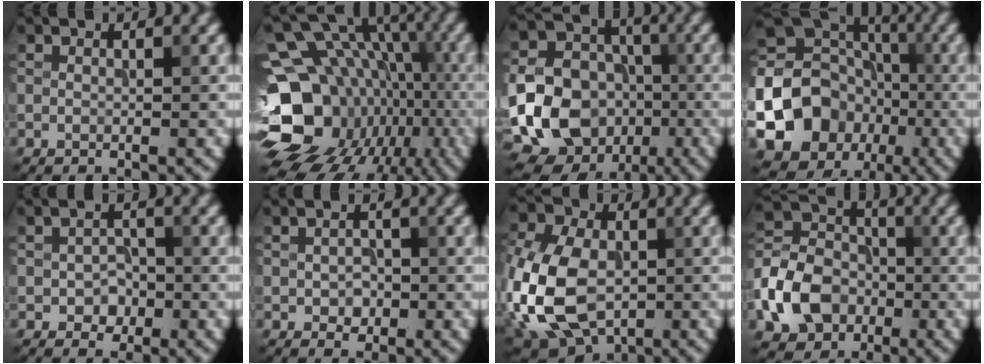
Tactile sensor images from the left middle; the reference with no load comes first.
{"total": 20.4, "force": [-4.5, 16.6, 11.0], "torque": [-0.173, 0.006, -0.072]}
{"total": 18.4, "force": [-5.4, 16.1, 7.0], "torque": [-0.169, -0.039, -0.105]}
{"total": 17.3, "force": [-5.0, 15.3, 6.4], "torque": [-0.150, -0.025, -0.100]}
{"total": 2.3, "force": [-0.6, 1.7, 1.3], "torque": [-0.021, -0.003, -0.012]}
{"total": 1.8, "force": [-0.3, 1.3, 1.1], "torque": [-0.022, -0.004, -0.006]}
{"total": 12.1, "force": [-2.7, 8.2, 8.5], "torque": [-0.207, -0.014, -0.066]}
{"total": 7.9, "force": [-2.9, 6.2, 3.9], "torque": [-0.079, 0.005, -0.071]}